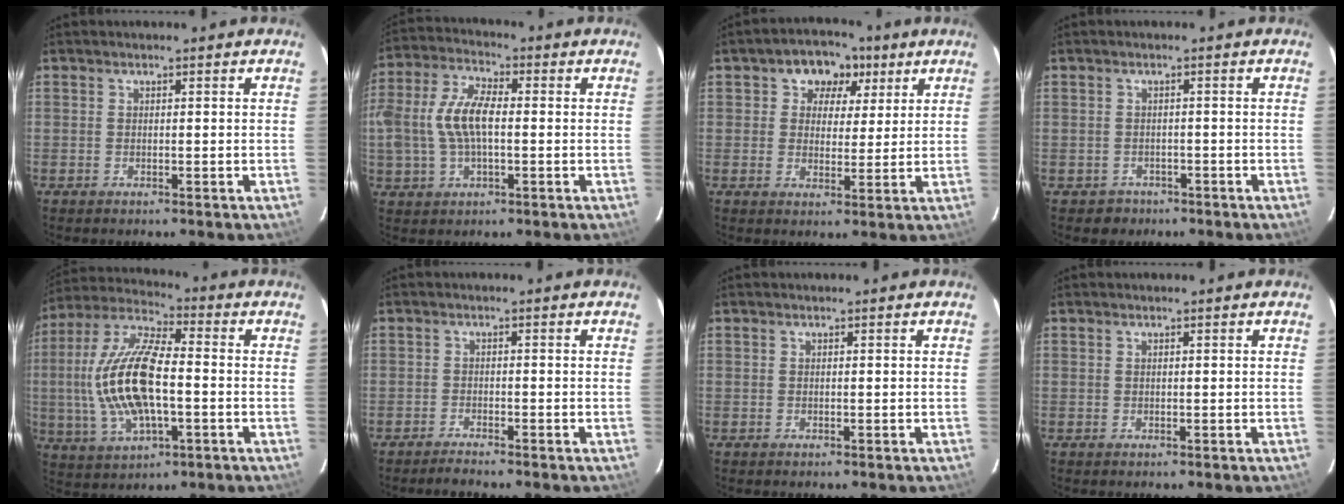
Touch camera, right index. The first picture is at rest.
{"total": 11.2, "force": [-0.3, 5.6, 9.8], "torque": [-0.208, 0.014, -0.006]}
{"total": 7.5, "force": [3.2, 6.2, 2.8], "torque": [-0.042, 0.015, 0.044]}
{"total": 3.0, "force": [-1.5, 2.6, -0.2], "torque": [-0.002, 0.011, -0.019]}
{"total": 17.9, "force": [-1.6, 7.4, 16.2], "torque": [-0.335, 0.005, -0.026]}
{"total": 2.0, "force": [-2.0, -0.1, 0.5], "torque": [-0.022, -0.005, -0.038]}
{"total": 0.0}
{"total": 0.0}